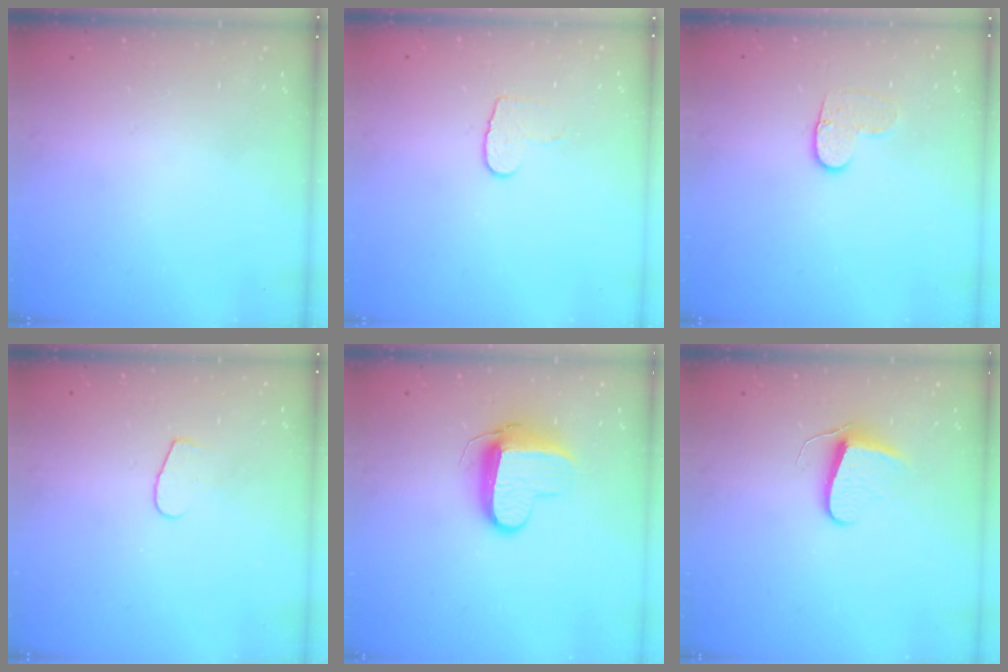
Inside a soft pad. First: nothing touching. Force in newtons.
{"total": 6.6, "press": 6.6, "slide": 0.6}
{"total": 7.0, "press": 7.0, "slide": 0.7}
{"total": 4.6, "press": 4.5, "slide": 0.4}
{"total": 10.3, "press": 10.3, "slide": 1.1}
{"total": 7.3, "press": 7.2, "slide": 0.6}